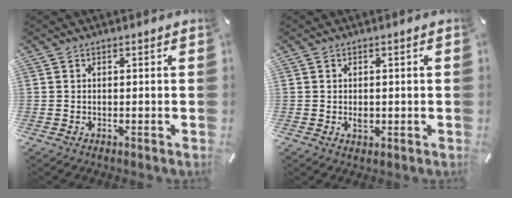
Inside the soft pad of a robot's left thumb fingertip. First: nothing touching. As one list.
[{"total": 1.7, "force": [-0.1, 1.3, 1.1], "torque": [-0.014, 0.000, -0.005]}]